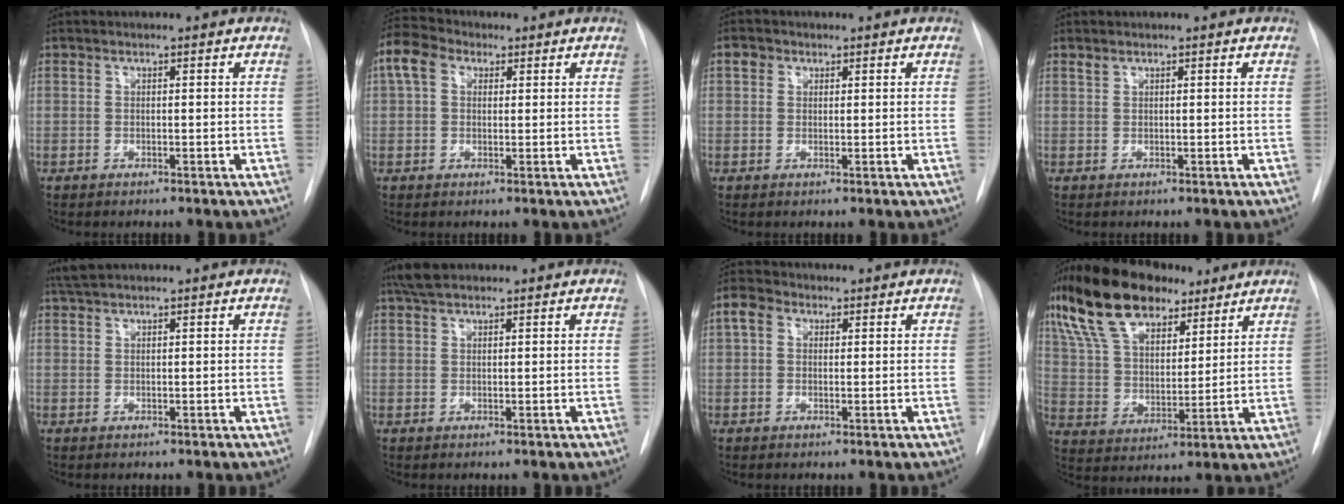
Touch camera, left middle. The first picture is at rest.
{"total": 6.9, "force": [2.7, 4.8, 4.2], "torque": [-0.103, 0.034, 0.047]}
{"total": 1.9, "force": [0.9, 1.6, 0.6], "torque": [-0.009, 0.011, 0.012]}
{"total": 0.6, "force": [0.5, 0.2, 0.1], "torque": [-0.007, 0.005, 0.012]}
{"total": 2.2, "force": [2.0, 0.0, 0.9], "torque": [-0.018, 0.016, 0.040]}
{"total": 3.3, "force": [2.7, 1.1, 1.6], "torque": [-0.034, 0.015, 0.051]}
{"total": 3.4, "force": [1.1, 2.5, 1.9], "torque": [-0.041, 0.020, 0.020]}
{"total": 18.0, "force": [12.3, 8.1, 10.3], "torque": [-0.210, 0.039, 0.225]}